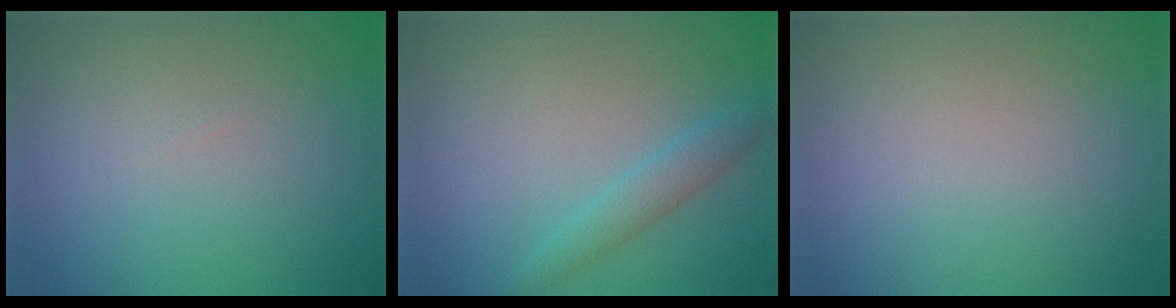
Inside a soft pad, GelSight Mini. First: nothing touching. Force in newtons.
{"total": 2.0, "press": 2.0, "slide": 0.2}
{"total": 0.0}